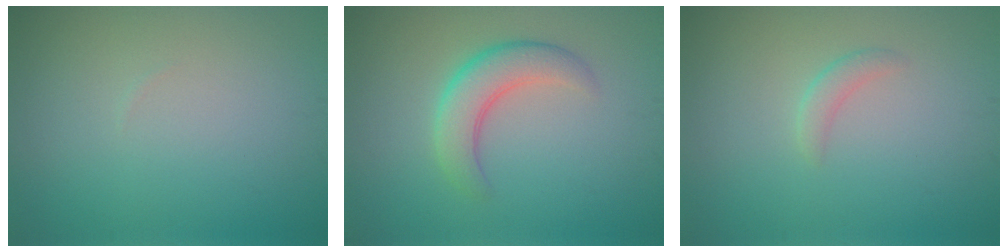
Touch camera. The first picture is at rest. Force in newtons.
{"total": 3.9, "press": 3.9, "slide": 0.2}
{"total": 1.2, "press": 1.2, "slide": 0.1}